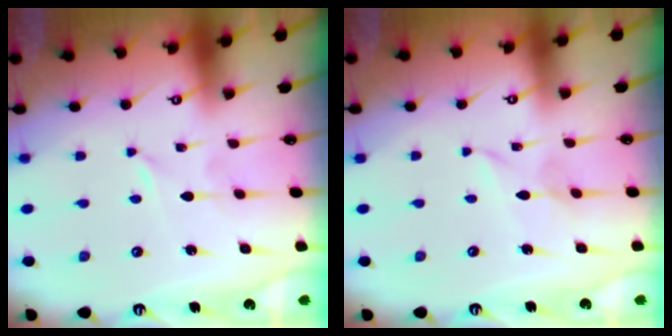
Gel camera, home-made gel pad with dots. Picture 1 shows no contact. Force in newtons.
{"total": 2.5, "press": 2.5, "slide": 0.2}